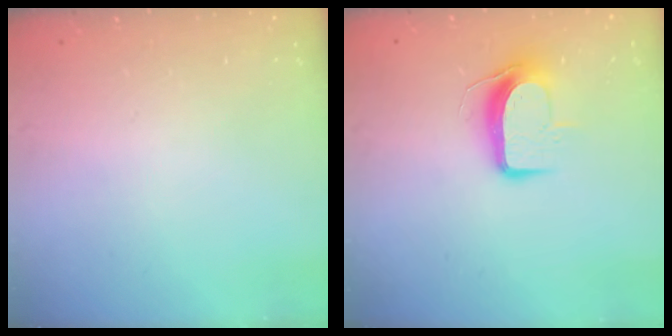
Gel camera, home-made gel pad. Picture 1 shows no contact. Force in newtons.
{"total": 9.2, "press": 9.1, "slide": 0.9}